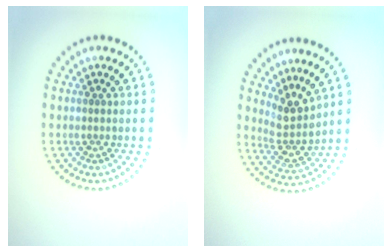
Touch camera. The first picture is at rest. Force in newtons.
{"total": 3.1, "press": 2.3, "slide": 2.1}